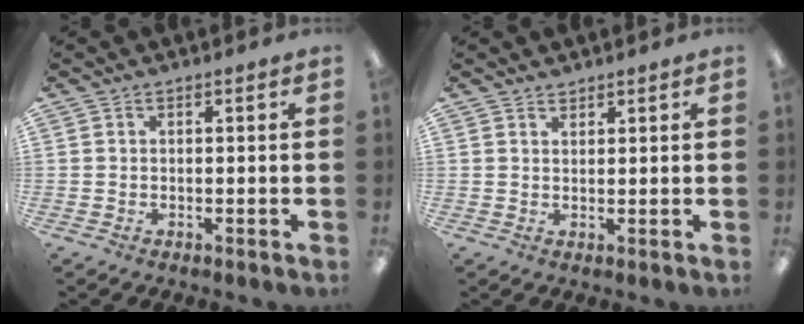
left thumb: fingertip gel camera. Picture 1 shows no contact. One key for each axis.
{"total": 1.6, "fx": 1.6, "fy": 0.4, "fz": -0.2, "tx": 0.002, "ty": -0.004, "tz": 0.031}